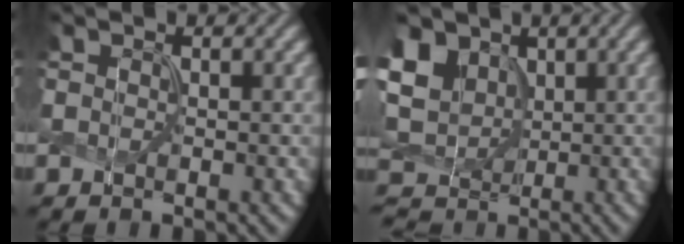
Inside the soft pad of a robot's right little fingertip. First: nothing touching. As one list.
[{"total": 7.7, "force": [2.0, 6.2, 4.1], "torque": [-0.121, 0.025, 0.033]}]